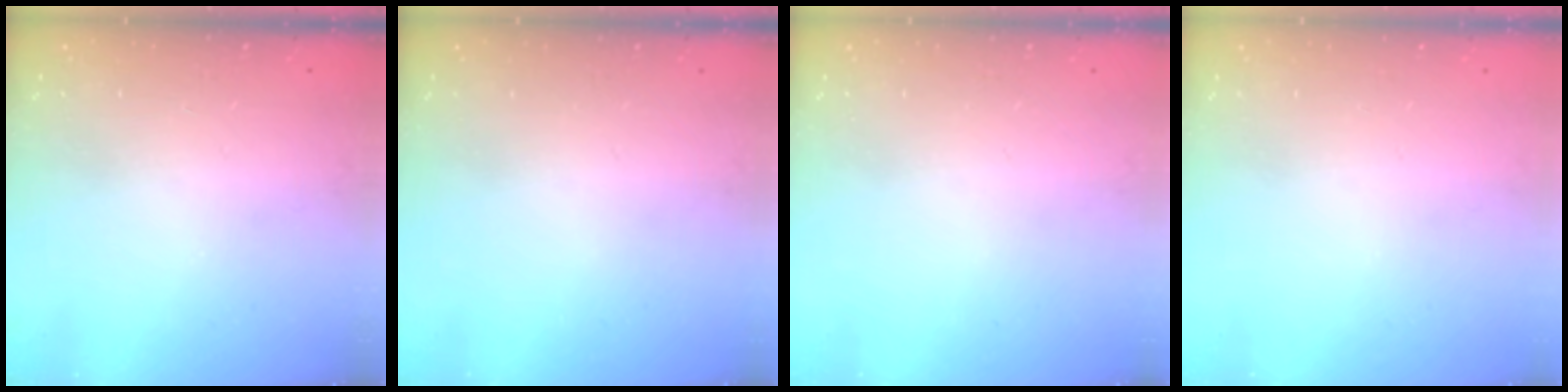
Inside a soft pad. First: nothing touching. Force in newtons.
{"total": 0.0}
{"total": 0.0}
{"total": 0.0}